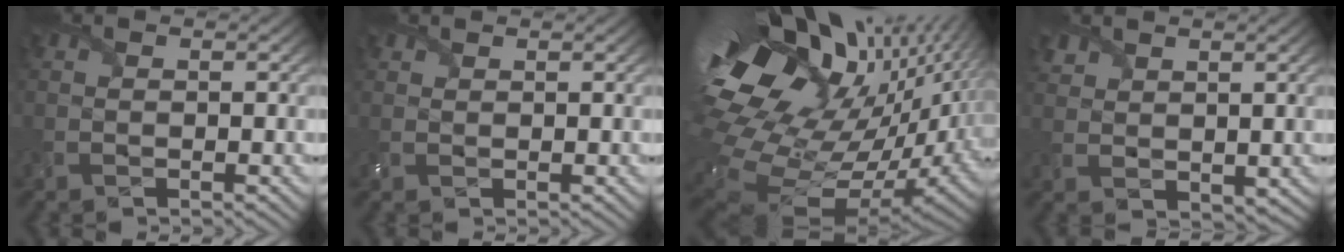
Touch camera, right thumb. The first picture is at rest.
{"total": 1.7, "force": [1.3, 1.0, 0.4], "torque": [-0.013, 0.004, 0.029]}
{"total": 20.9, "force": [4.9, 12.9, 15.8], "torque": [-0.337, -0.026, 0.110]}
{"total": 3.3, "force": [2.4, 2.1, 1.1], "torque": [-0.033, -0.004, 0.052]}